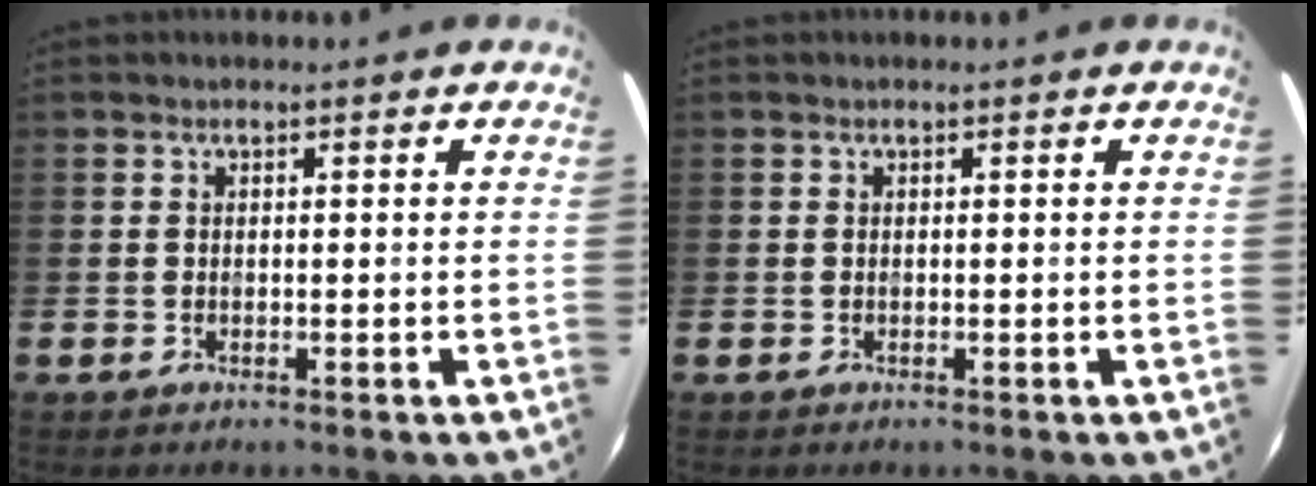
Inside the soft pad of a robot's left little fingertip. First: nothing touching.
{"total": 0.0}